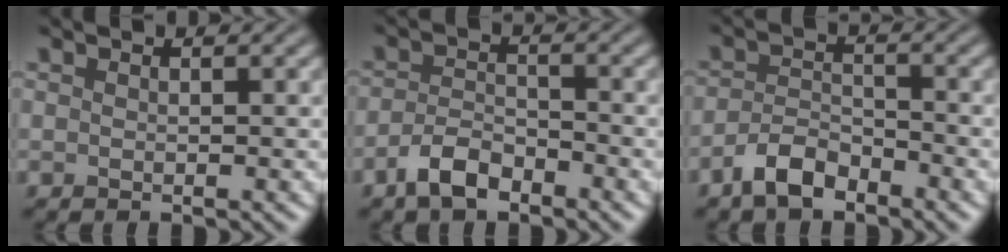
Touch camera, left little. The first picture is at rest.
{"total": 3.3, "force": [-2.4, 1.3, 1.7], "torque": [-0.034, 0.004, -0.052]}
{"total": 3.3, "force": [-2.5, 1.3, 1.6], "torque": [-0.032, 0.006, -0.055]}